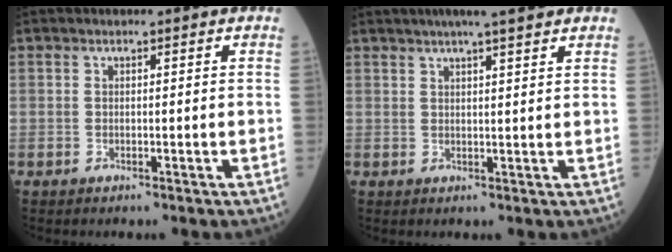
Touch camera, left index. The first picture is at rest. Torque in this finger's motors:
{"motor_torque": [0.49, -0.66, 0.00, 0.04]}